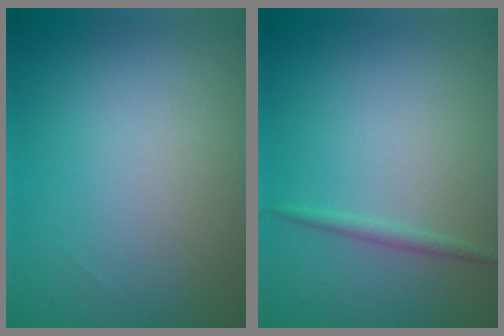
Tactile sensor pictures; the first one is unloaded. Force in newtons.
{"total": 0.9, "press": 0.9, "slide": 0.0}